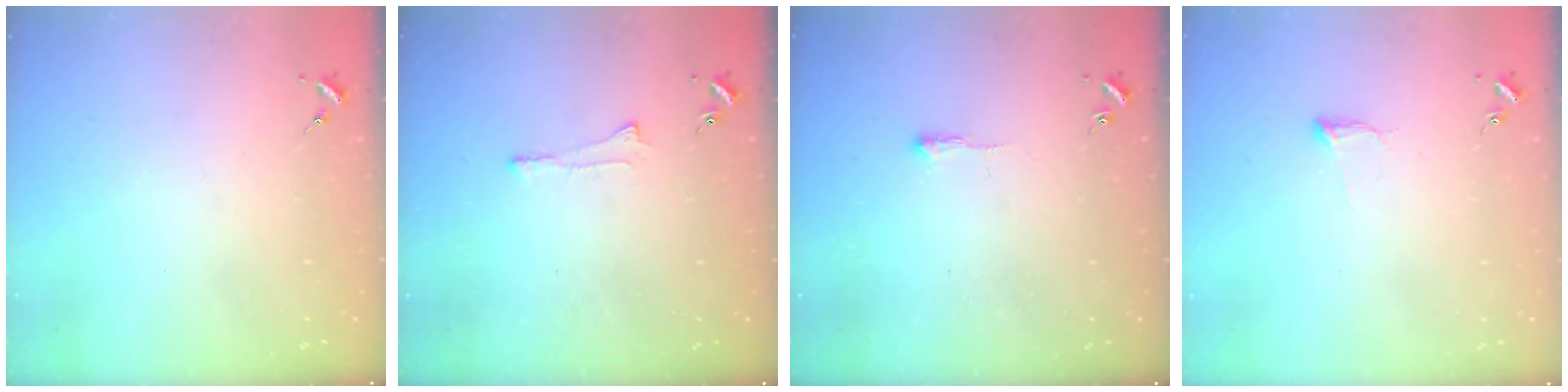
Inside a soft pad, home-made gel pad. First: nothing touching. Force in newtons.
{"total": 4.3, "press": 4.3, "slide": 0.5}
{"total": 2.4, "press": 2.4, "slide": 0.4}
{"total": 4.7, "press": 4.7, "slide": 0.7}